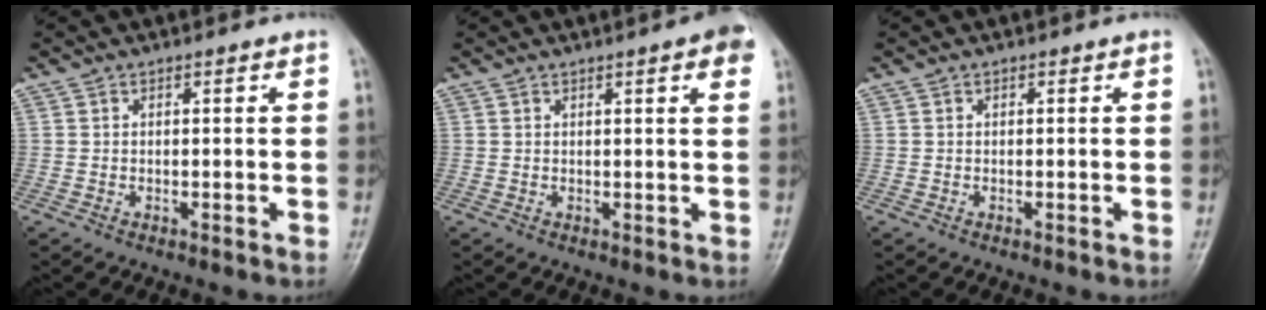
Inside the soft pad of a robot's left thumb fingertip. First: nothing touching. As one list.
[{"total": 4.5, "force": [2.2, 0.7, 3.9], "torque": [-0.039, -0.001, 0.020]}, {"total": 0.0}]